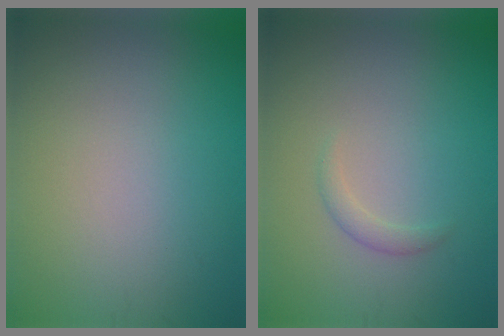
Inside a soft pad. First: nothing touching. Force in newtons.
{"total": 1.1, "press": 1.1, "slide": 0.0}